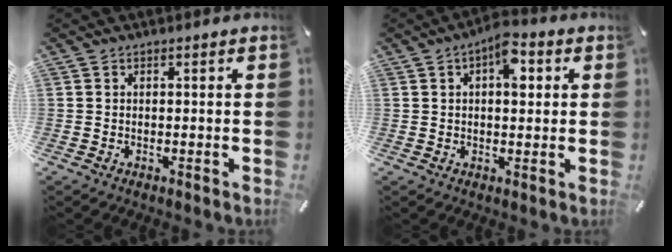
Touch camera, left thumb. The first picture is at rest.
{"total": 6.7, "force": [2.1, 3.5, 5.2], "torque": [-0.059, -0.007, 0.028]}